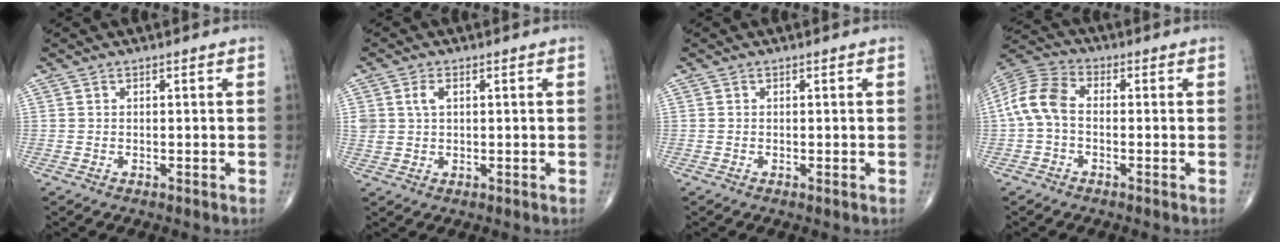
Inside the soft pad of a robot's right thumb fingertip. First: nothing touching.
{"total": 3.3, "force": [1.0, 2.1, 2.3], "torque": [-0.047, 0.003, 0.023]}
{"total": 0.0}
{"total": 8.9, "force": [-0.7, 5.8, 6.8], "torque": [-0.140, 0.027, -0.027]}